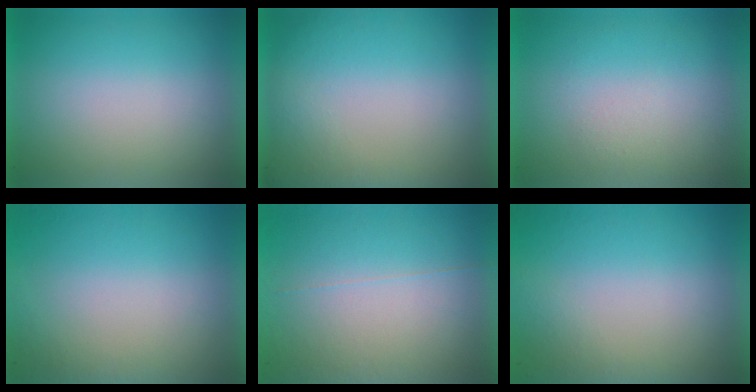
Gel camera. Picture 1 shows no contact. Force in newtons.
{"total": 5.9}
{"total": 1.1}
{"total": 4.8}
{"total": 6.8}
{"total": 8.4}